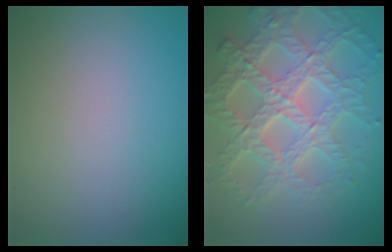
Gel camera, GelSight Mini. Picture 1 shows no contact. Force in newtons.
{"total": 7.8, "press": 6.2, "slide": 4.8}